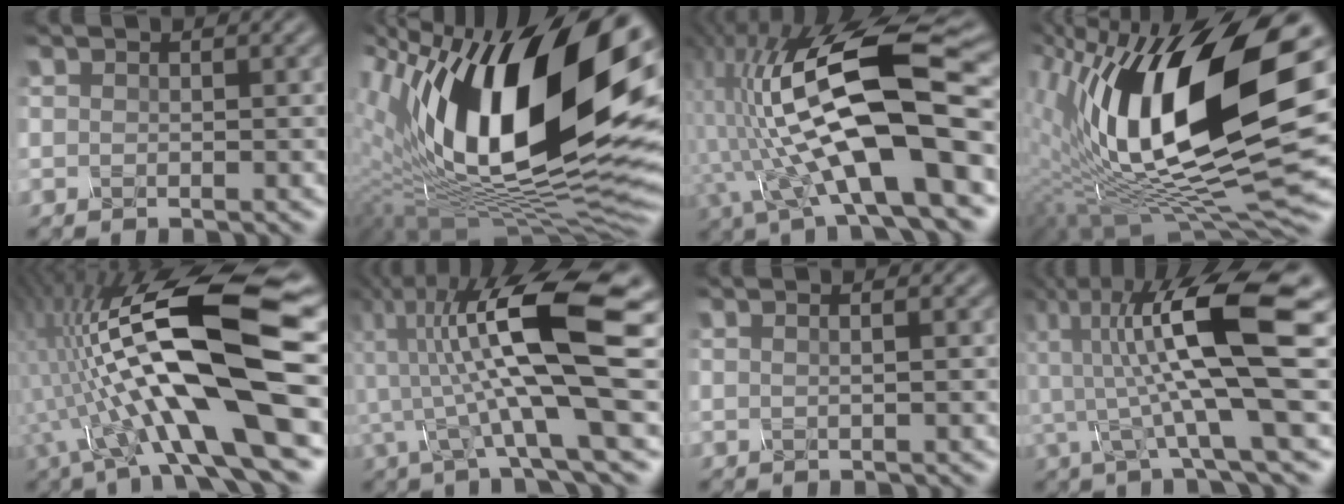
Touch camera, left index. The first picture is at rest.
{"total": 19.1, "force": [4.9, 9.2, 16.0], "torque": [-0.283, 0.020, 0.074]}
{"total": 14.1, "force": [-1.8, 5.0, 13.1], "torque": [-0.243, 0.014, -0.042]}
{"total": 18.3, "force": [3.8, 7.5, 16.2], "torque": [-0.275, 0.016, 0.054]}
{"total": 14.8, "force": [-1.1, 3.6, 14.3], "torque": [-0.246, 0.020, -0.021]}
{"total": 11.5, "force": [0.2, 2.7, 11.2], "torque": [-0.208, 0.012, 0.000]}
{"total": 2.4, "force": [0.7, 1.3, 1.9], "torque": [-0.005, 0.016, -0.021]}
{"total": 10.4, "force": [0.8, 2.3, 10.1], "torque": [-0.185, 0.004, 0.014]}